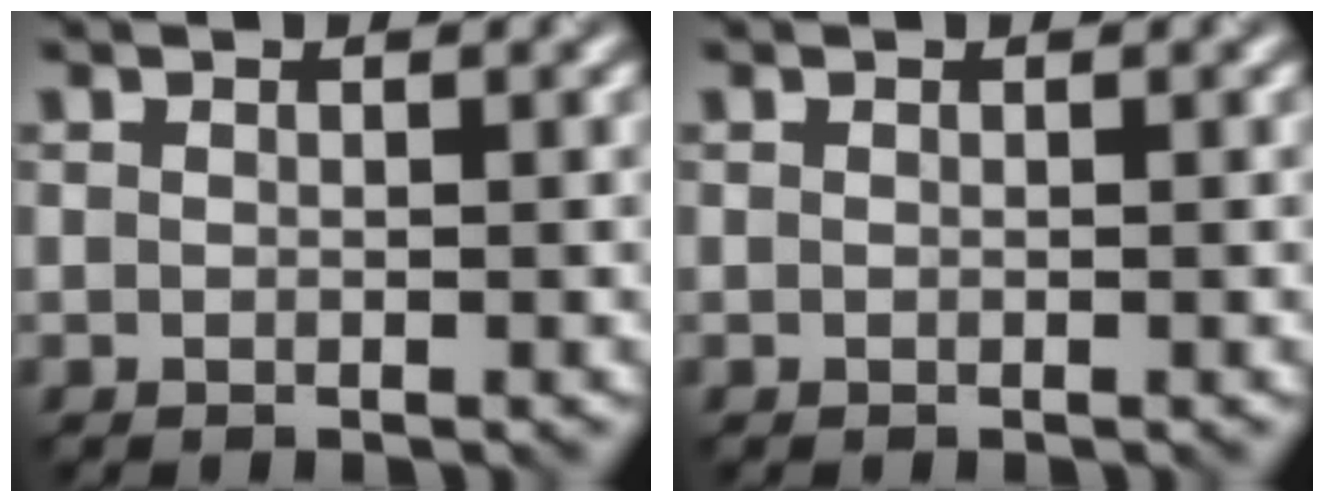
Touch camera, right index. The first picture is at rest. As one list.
[{"total": 0.0}]